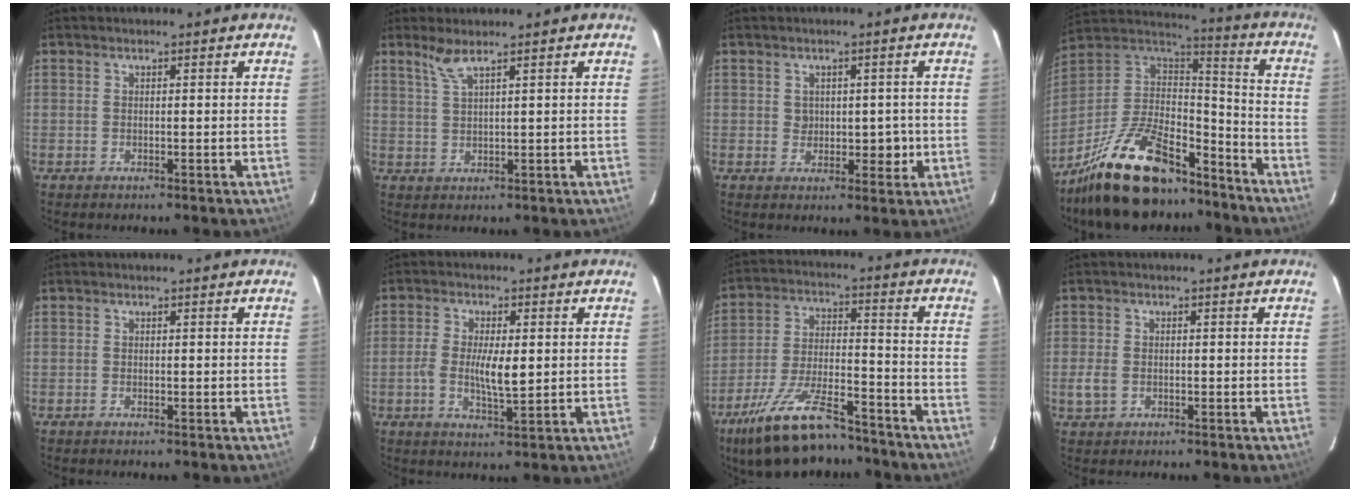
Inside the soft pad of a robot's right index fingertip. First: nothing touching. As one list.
[{"total": 2.8, "force": [2.1, -0.3, 1.8], "torque": [-0.041, -0.002, 0.044]}, {"total": 3.6, "force": [0.1, 3.1, 1.9], "torque": [-0.023, 0.006, 0.006]}, {"total": 26.3, "force": [-18.8, 10.6, 15.0], "torque": [-0.297, 0.000, -0.300]}, {"total": 0.0}, {"total": 6.4, "force": [-0.2, 2.2, 6.0], "torque": [-0.117, -0.002, -0.006]}, {"total": 18.1, "force": [-14.0, 5.5, 10.0], "torque": [-0.203, -0.022, -0.234]}, {"total": 3.2, "force": [-0.9, 2.6, 1.7], "torque": [-0.038, 0.000, -0.017]}]